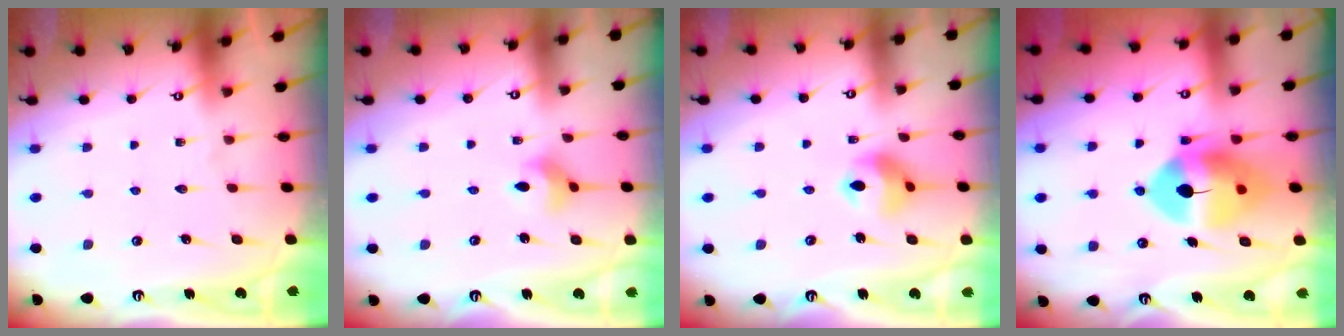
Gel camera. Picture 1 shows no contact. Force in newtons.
{"total": 4.7, "press": 4.7, "slide": 0.8}
{"total": 9.7, "press": 9.7, "slide": 1.3}
{"total": 13.1, "press": 12.9, "slide": 2.5}